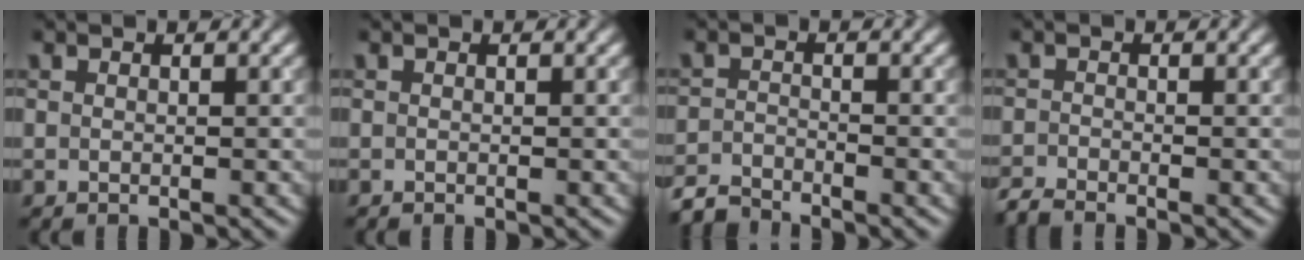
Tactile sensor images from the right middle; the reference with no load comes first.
{"total": 0.0}
{"total": 2.5, "force": [-2.5, 0.3, 0.4], "torque": [-0.008, -0.005, -0.056]}
{"total": 1.8, "force": [-1.7, 0.1, 0.6], "torque": [-0.012, -0.008, -0.040]}